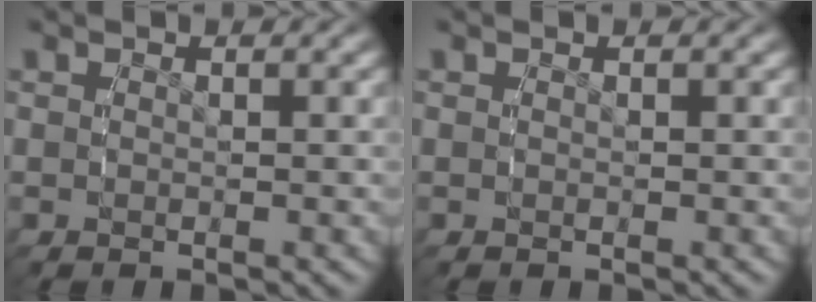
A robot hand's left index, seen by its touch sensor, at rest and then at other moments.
{"total": 0.0}